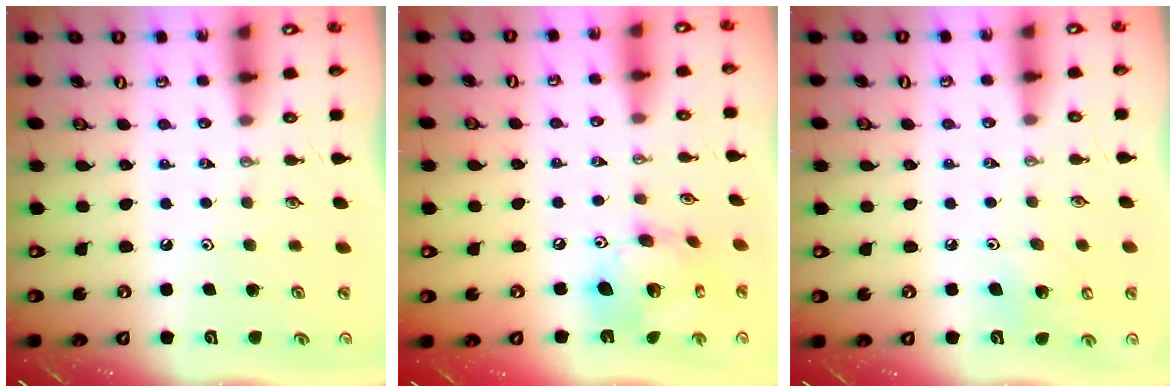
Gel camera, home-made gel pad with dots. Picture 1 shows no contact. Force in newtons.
{"total": 15.5, "press": 15.4, "slide": 1.7}
{"total": 7.8, "press": 7.8, "slide": 0.8}